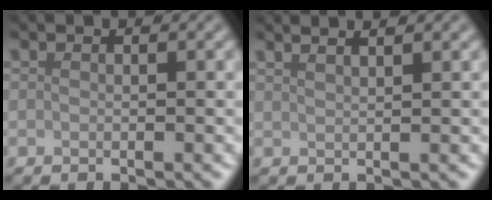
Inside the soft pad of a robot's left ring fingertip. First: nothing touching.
{"total": 3.9, "force": [2.9, 1.5, 2.2], "torque": [-0.004, 0.025, 0.002]}